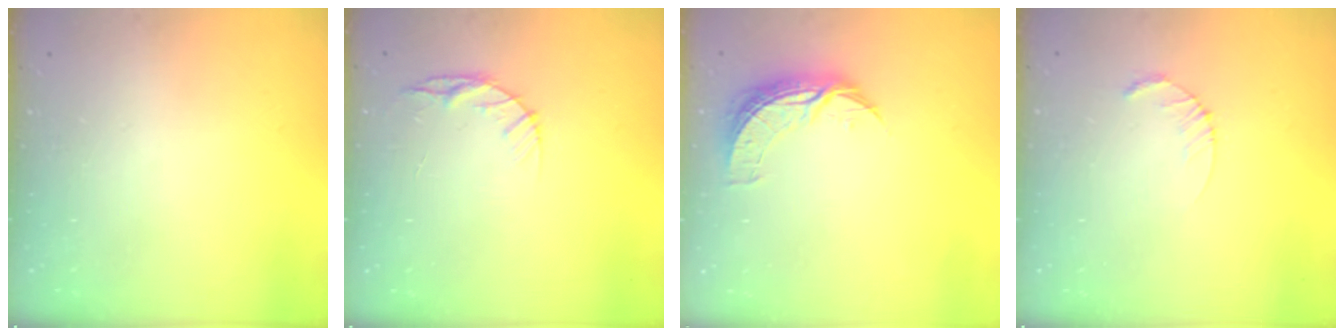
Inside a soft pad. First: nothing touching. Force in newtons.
{"total": 6.1, "press": 6.0, "slide": 0.6}
{"total": 7.9, "press": 7.9, "slide": 0.1}
{"total": 2.6, "press": 2.6, "slide": 0.4}